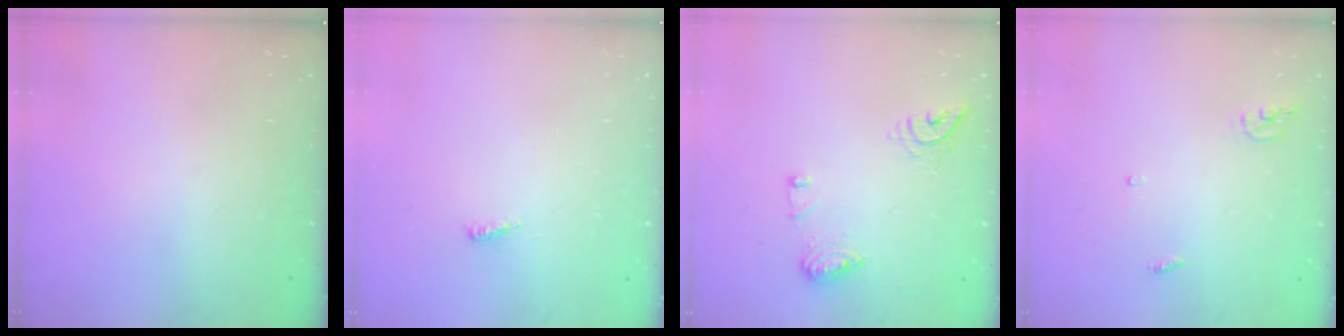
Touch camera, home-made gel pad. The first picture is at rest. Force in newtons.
{"total": 3.9, "press": 3.9, "slide": 0.4}
{"total": 9.8, "press": 9.8, "slide": 0.6}
{"total": 3.8, "press": 3.7, "slide": 0.2}